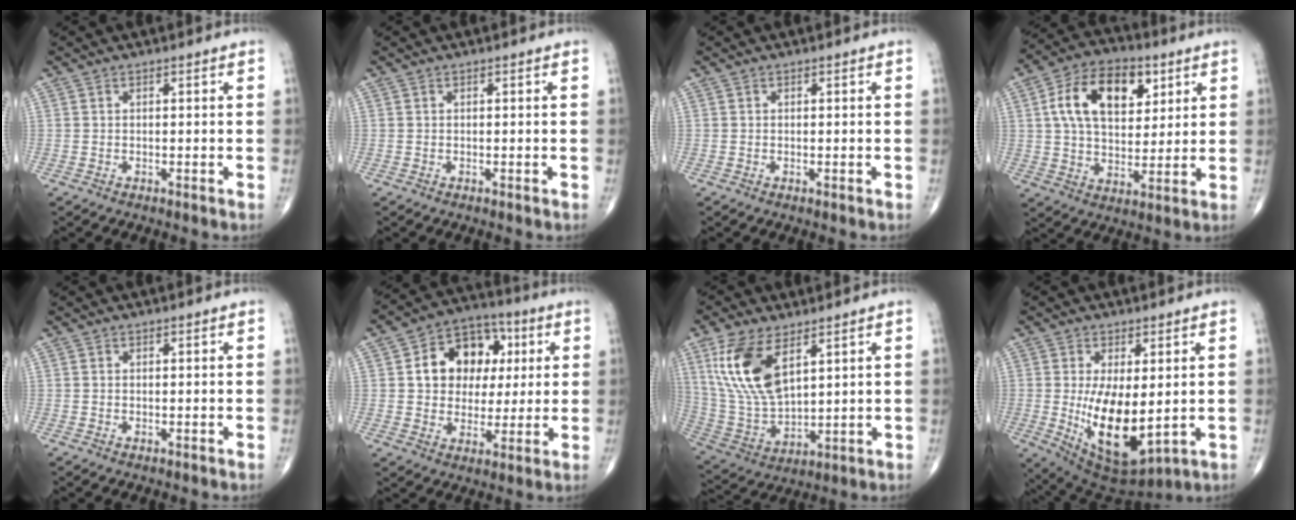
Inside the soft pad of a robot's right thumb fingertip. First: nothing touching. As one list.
[{"total": 0.0}, {"total": 0.0}, {"total": 16.1, "force": [5.4, 9.8, 11.6], "torque": [-0.170, -0.005, 0.091]}, {"total": 0.0}, {"total": 14.3, "force": [3.2, 11.0, 8.6], "torque": [-0.087, 0.011, 0.047]}, {"total": 15.2, "force": [6.9, 7.2, 11.4], "torque": [-0.227, -0.024, 0.149]}, {"total": 13.6, "force": [-0.6, 6.2, 12.1], "torque": [-0.194, -0.028, 0.011]}]